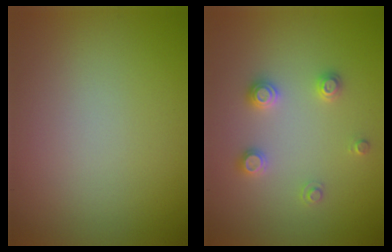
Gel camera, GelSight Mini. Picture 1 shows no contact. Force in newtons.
{"total": 2.3, "press": 2.3, "slide": 0.2}